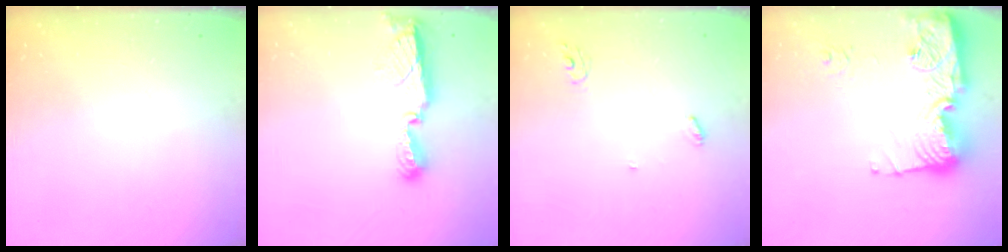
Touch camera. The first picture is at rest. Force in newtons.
{"total": 7.6, "press": 7.6, "slide": 0.2}
{"total": 4.1, "press": 4.1, "slide": 0.2}
{"total": 18.9, "press": 18.8, "slide": 1.7}